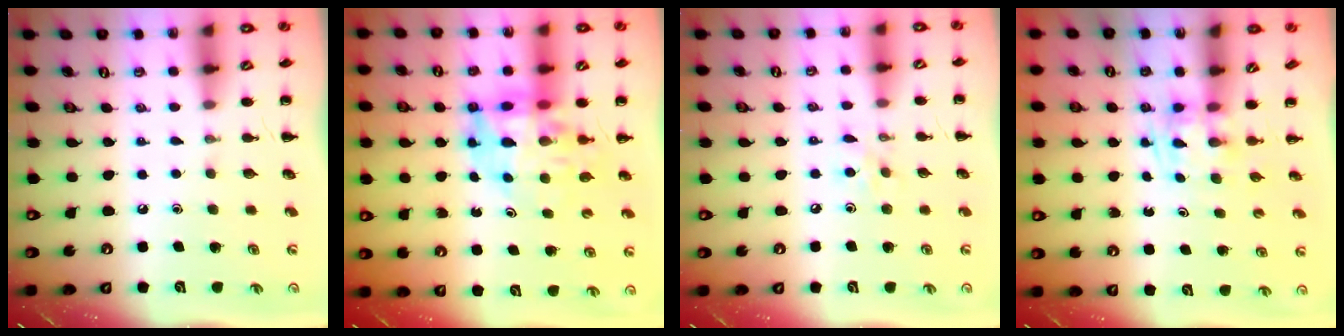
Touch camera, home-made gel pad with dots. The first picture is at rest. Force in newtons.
{"total": 13.0, "press": 12.4, "slide": 3.8}
{"total": 6.1, "press": 5.7, "slide": 2.0}
{"total": 1.2, "press": 1.0, "slide": 0.7}